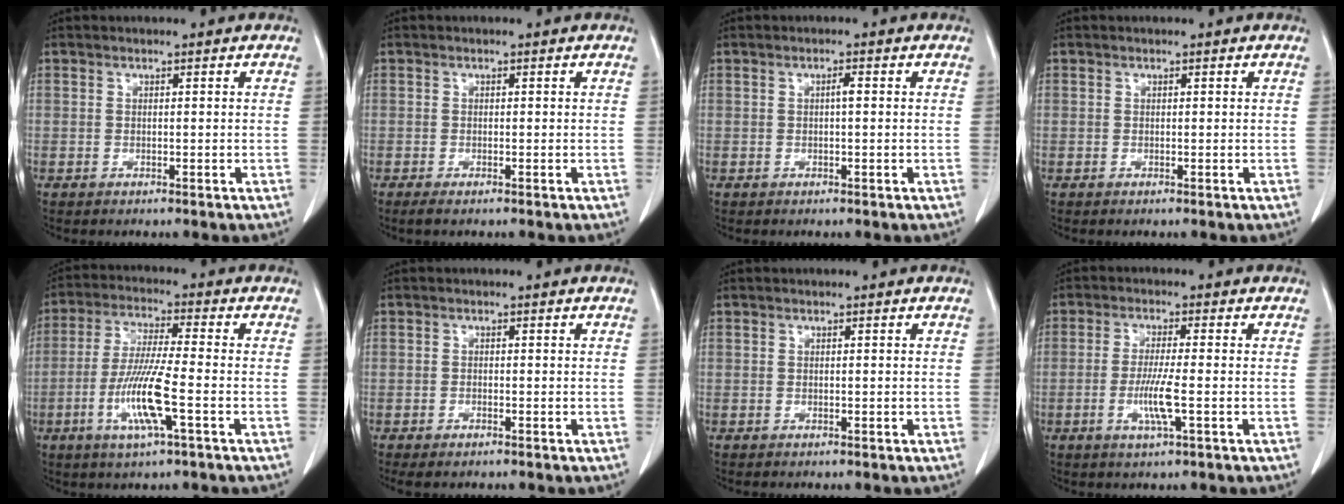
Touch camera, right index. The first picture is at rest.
{"total": 1.2, "force": [-0.8, 0.2, 0.8], "torque": [-0.017, -0.002, -0.013]}
{"total": 1.1, "force": [0.1, 0.1, 1.0], "torque": [-0.017, 0.003, 0.000]}
{"total": 0.0}
{"total": 10.1, "force": [-3.3, 0.2, 9.6], "torque": [-0.193, -0.013, -0.065]}
{"total": 1.6, "force": [-1.1, 0.5, 1.0], "torque": [-0.018, -0.002, -0.012]}
{"total": 0.0}
{"total": 5.3, "force": [-1.3, -0.1, 5.1], "torque": [-0.102, -0.011, -0.024]}